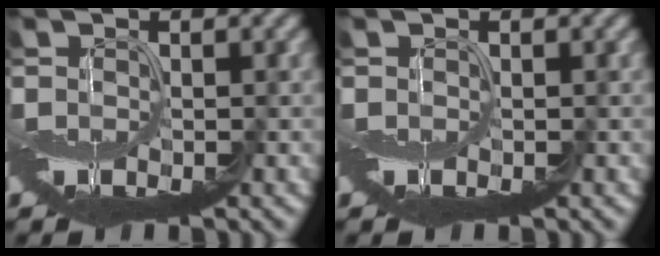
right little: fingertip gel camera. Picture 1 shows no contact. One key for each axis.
{"total": 0.0}